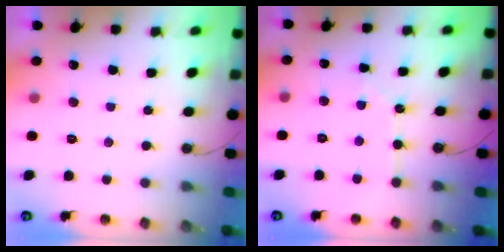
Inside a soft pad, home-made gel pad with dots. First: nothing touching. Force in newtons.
{"total": 4.6, "press": 4.6, "slide": 0.5}